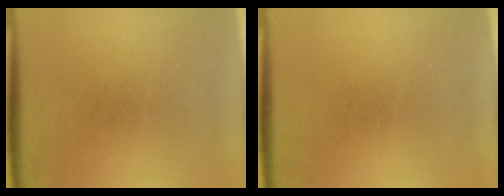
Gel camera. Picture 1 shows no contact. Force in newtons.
{"total": 0.0}